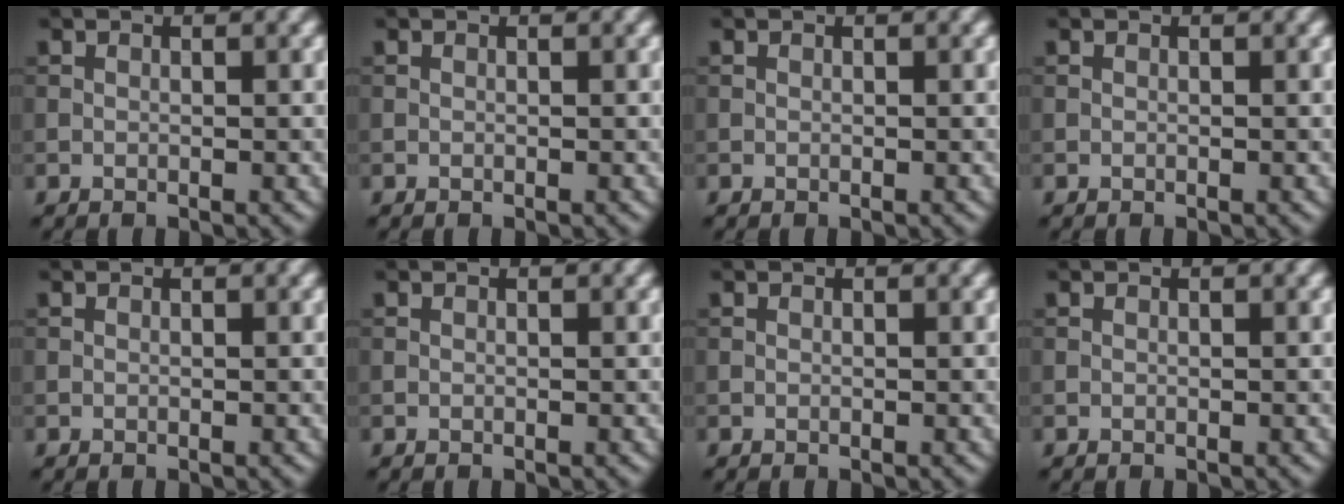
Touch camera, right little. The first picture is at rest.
{"total": 0.0}
{"total": 0.0}
{"total": 0.0}
{"total": 0.0}
{"total": 0.0}
{"total": 0.0}
{"total": 0.0}